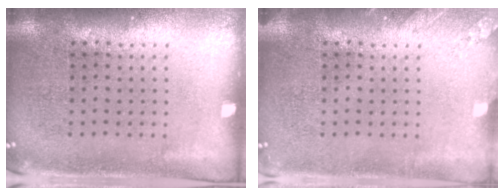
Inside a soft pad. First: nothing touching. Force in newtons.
{"total": 1.2, "press": 1.2, "slide": 0.1}